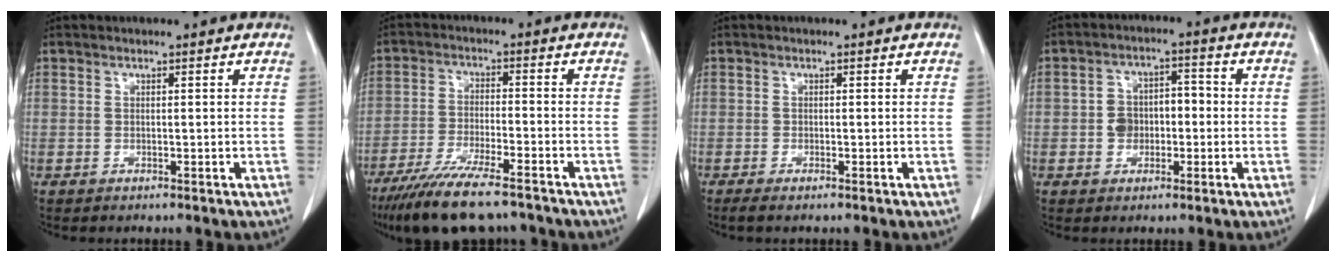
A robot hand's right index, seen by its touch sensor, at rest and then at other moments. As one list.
[{"total": 12.8, "force": [-10.4, 2.0, 7.3], "torque": [-0.127, -0.032, -0.172]}, {"total": 1.5, "force": [-1.2, 0.1, 1.0], "torque": [-0.019, -0.004, -0.018]}, {"total": 5.2, "force": [-1.0, 3.9, 3.3], "torque": [-0.061, 0.028, -0.017]}]